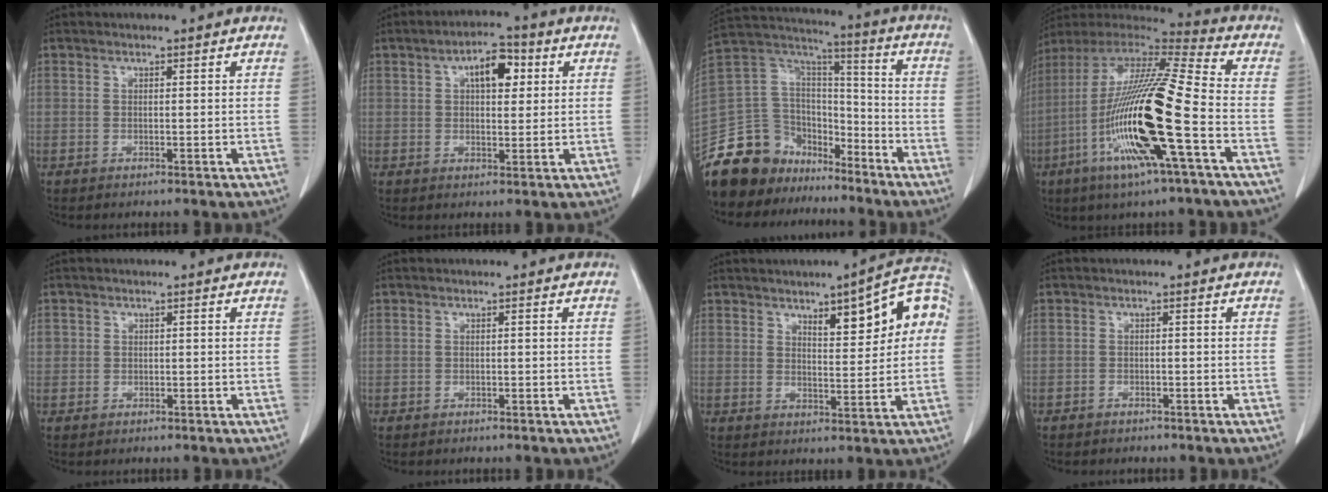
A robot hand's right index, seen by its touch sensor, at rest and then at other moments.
{"total": 6.6, "force": [2.1, 2.9, 5.5], "torque": [-0.086, 0.015, 0.032]}
{"total": 16.7, "force": [-13.1, 9.9, 3.3], "torque": [-0.069, 0.080, -0.232]}
{"total": 22.5, "force": [-6.4, 1.0, 21.5], "torque": [-0.436, -0.031, -0.129]}
{"total": 1.2, "force": [-0.1, 1.1, 0.3], "torque": [0.005, 0.007, -0.004]}
{"total": 0.0}
{"total": 11.1, "force": [3.2, 3.1, 10.2], "torque": [-0.130, 0.030, 0.041]}
{"total": 1.2, "force": [-1.1, 0.6, 0.1], "torque": [-0.005, 0.002, -0.019]}